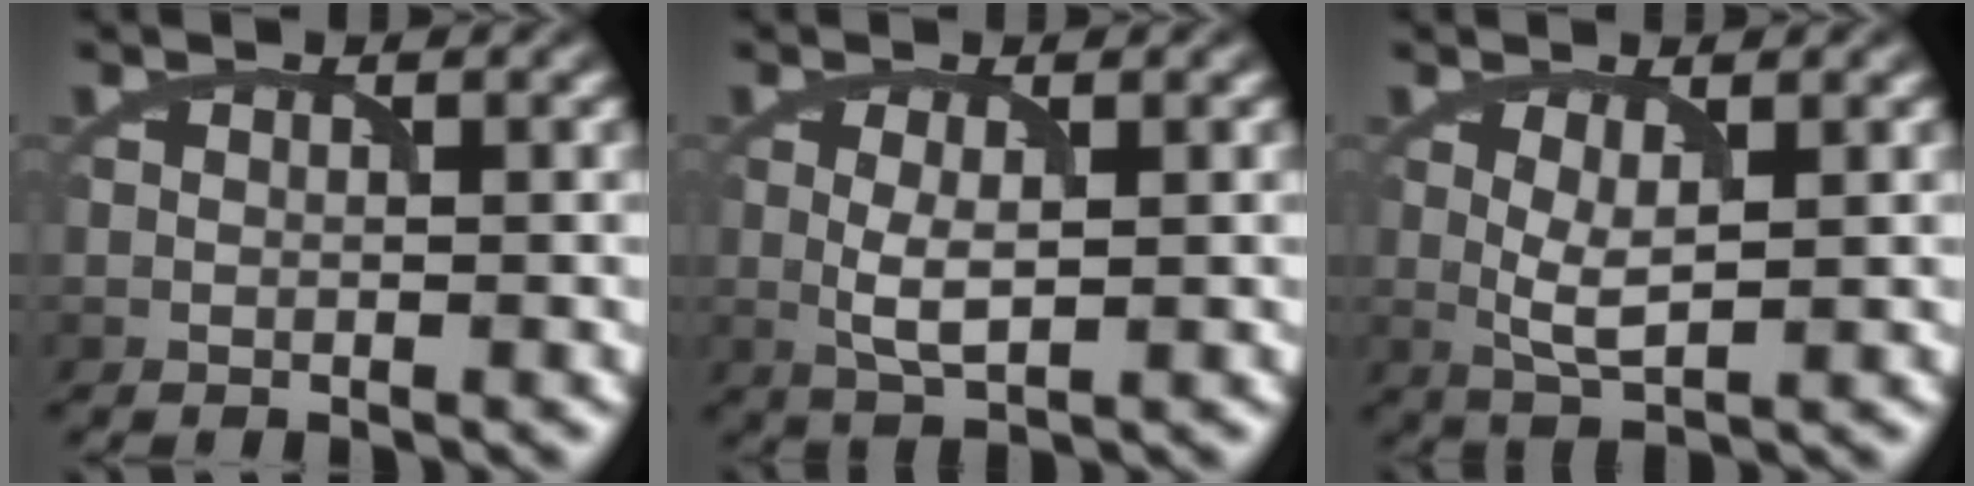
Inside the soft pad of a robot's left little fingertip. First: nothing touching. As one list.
[{"total": 2.5, "force": [0.1, 0.8, 2.3], "torque": [-0.052, -0.002, 0.004]}, {"total": 2.4, "force": [0.6, 0.7, 2.3], "torque": [-0.049, -0.006, 0.014]}]